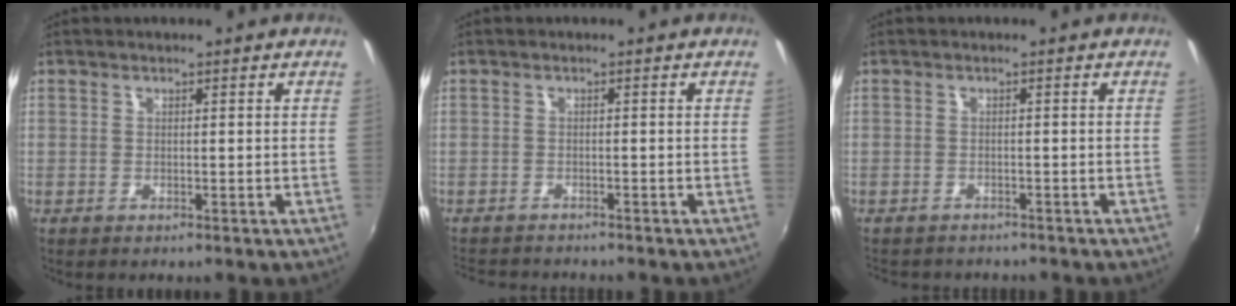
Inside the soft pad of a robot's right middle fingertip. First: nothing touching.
{"total": 5.2, "force": [-5.0, 0.7, 1.4], "torque": [-0.041, -0.018, -0.081]}
{"total": 3.7, "force": [-3.3, 1.2, 0.9], "torque": [-0.026, -0.013, -0.049]}